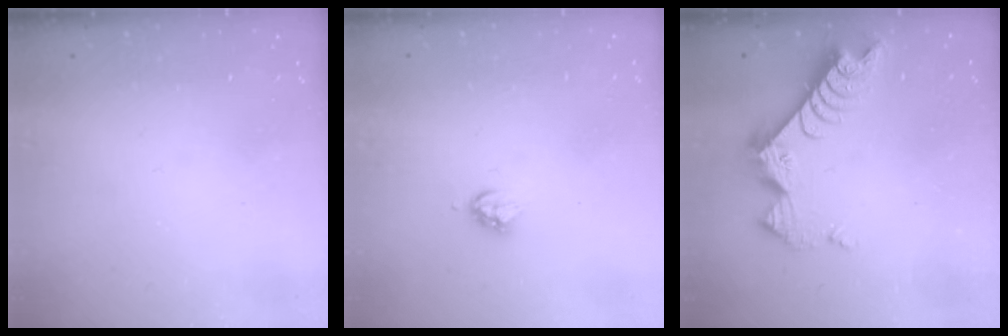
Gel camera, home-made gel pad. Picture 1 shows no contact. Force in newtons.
{"total": 4.2, "press": 4.1, "slide": 0.5}
{"total": 9.7, "press": 9.7, "slide": 0.8}